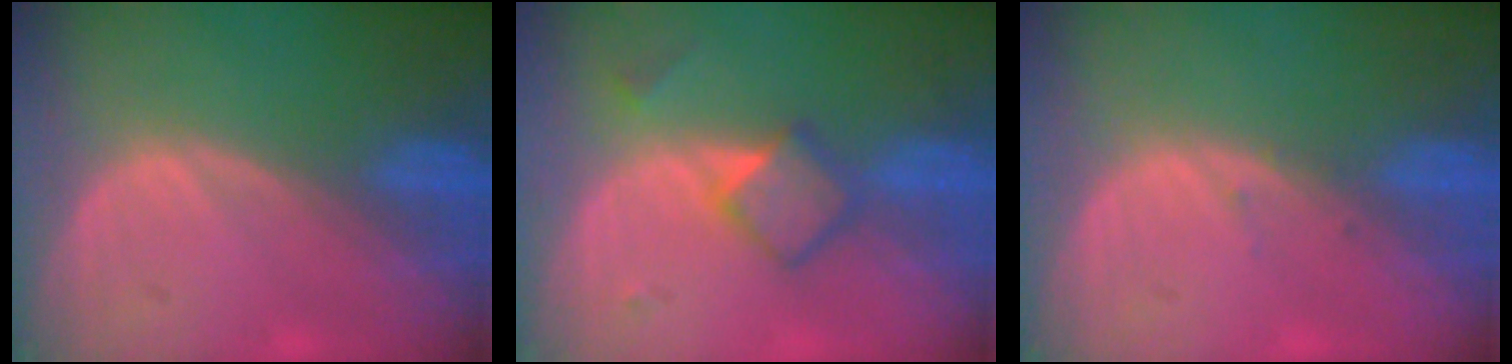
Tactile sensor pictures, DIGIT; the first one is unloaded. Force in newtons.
{"total": 4.7, "press": 4.6, "slide": 0.6}
{"total": 0.7, "press": 0.4, "slide": 0.5}